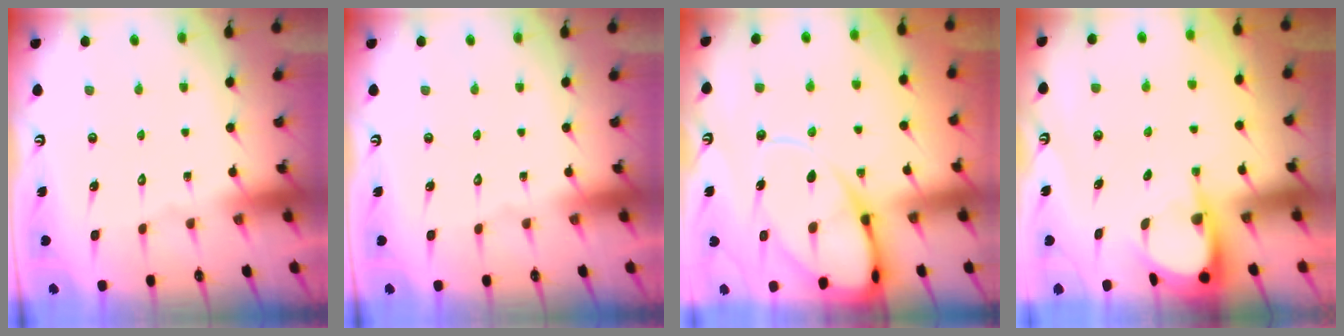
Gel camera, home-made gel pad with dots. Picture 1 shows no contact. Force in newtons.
{"total": 0.0}
{"total": 12.9, "press": 12.9, "slide": 1.2}
{"total": 4.9, "press": 4.9, "slide": 0.3}